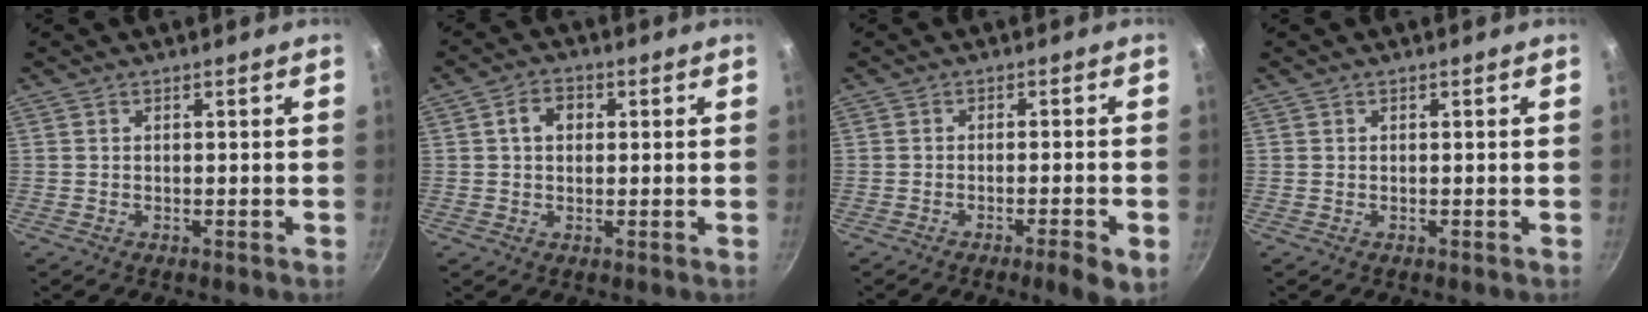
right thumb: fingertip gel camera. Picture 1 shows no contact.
{"total": 4.4, "force": [0.8, 3.3, 2.8], "torque": [-0.031, 0.008, 0.007]}
{"total": 5.7, "force": [-2.6, 1.0, 5.0], "torque": [-0.074, 0.009, -0.033]}
{"total": 0.0}